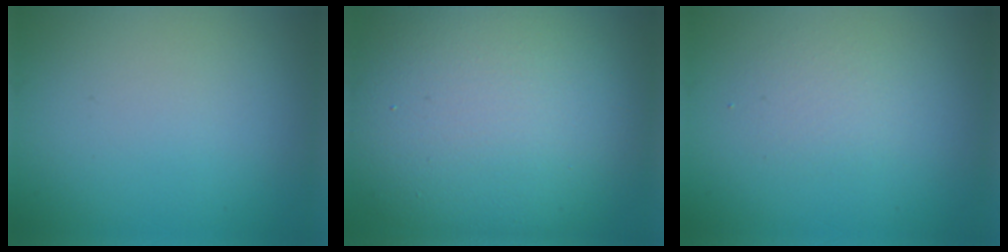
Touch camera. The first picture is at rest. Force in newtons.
{"total": 14.7, "press": 14.7, "slide": 1.4}
{"total": 1.5, "press": 1.5, "slide": 0.1}